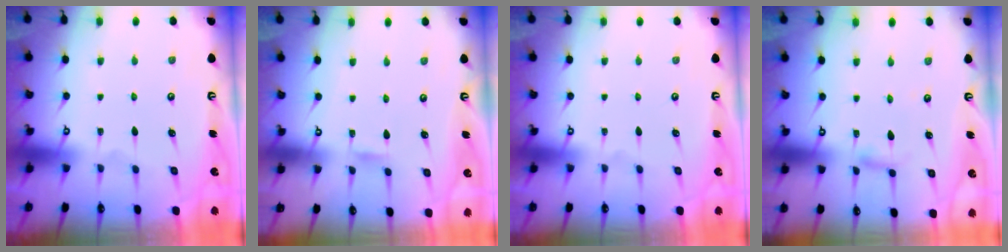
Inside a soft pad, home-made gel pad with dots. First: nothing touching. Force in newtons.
{"total": 1.1, "press": 1.1, "slide": 0.1}
{"total": 0.0}
{"total": 3.4, "press": 3.4, "slide": 0.3}